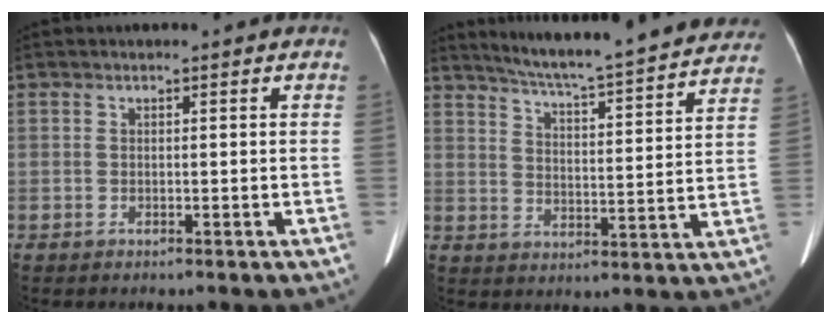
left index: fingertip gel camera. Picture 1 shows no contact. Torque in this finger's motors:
{"motor_torque": [0.61, -0.97, 0.03, 0.08]}